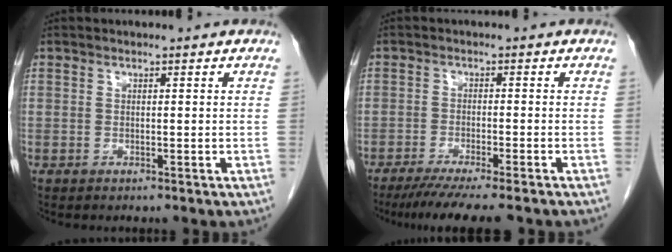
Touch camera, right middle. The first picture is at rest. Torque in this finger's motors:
{"motor_torque": [0.74, -0.66, 0.16, 0.04]}